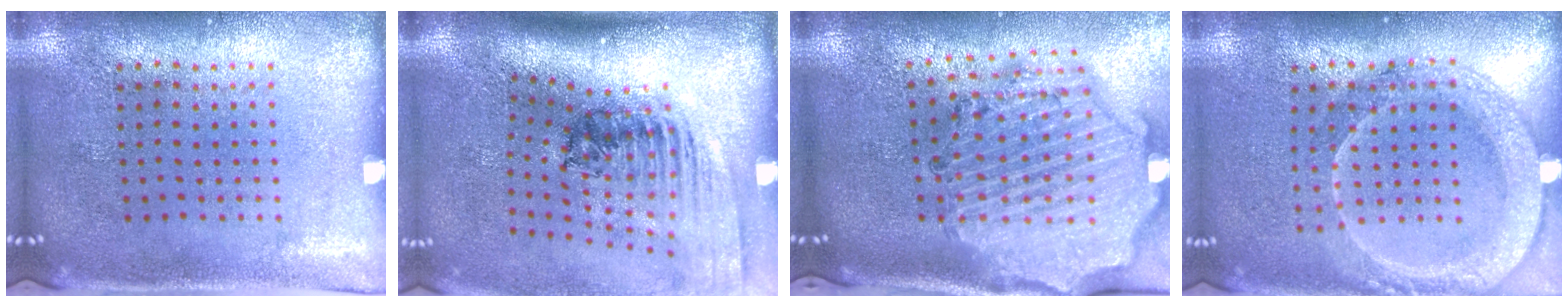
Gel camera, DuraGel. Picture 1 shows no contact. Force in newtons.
{"total": 2.5, "press": 1.8, "slide": 1.7}
{"total": 2.9, "press": 2.6, "slide": 1.2}
{"total": 1.9, "press": 1.8, "slide": 0.6}